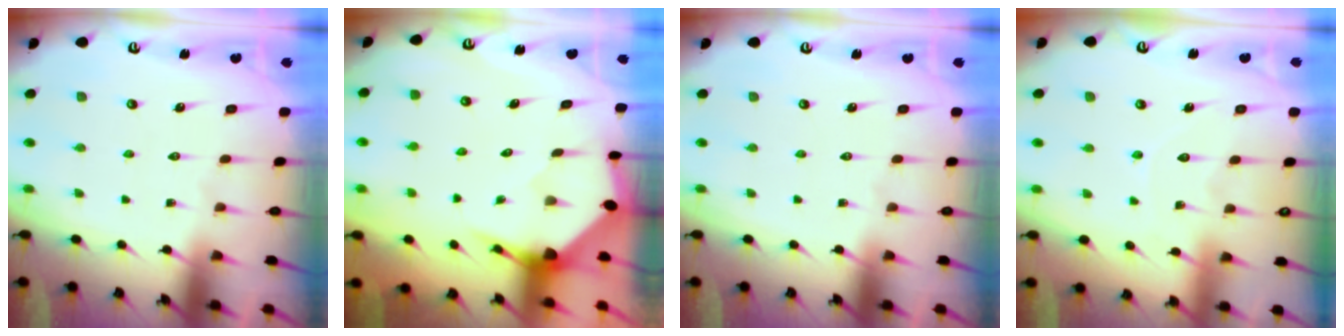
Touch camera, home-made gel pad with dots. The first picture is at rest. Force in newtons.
{"total": 3.6, "press": 3.6, "slide": 0.4}
{"total": 0.0}
{"total": 6.2, "press": 6.2, "slide": 0.6}